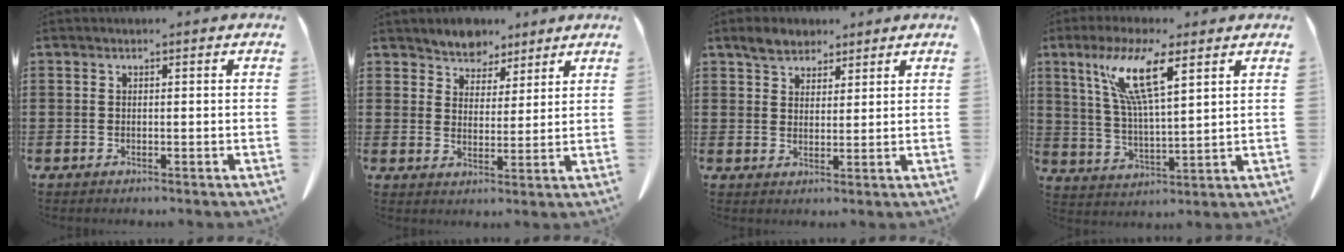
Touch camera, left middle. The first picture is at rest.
{"total": 4.4, "force": [3.9, 1.9, -0.4], "torque": [-0.015, -0.013, 0.071]}
{"total": 3.7, "force": [2.9, 1.9, 1.1], "torque": [-0.031, 0.009, 0.055]}
{"total": 10.6, "force": [6.1, 1.9, 8.4], "torque": [-0.178, -0.002, 0.105]}